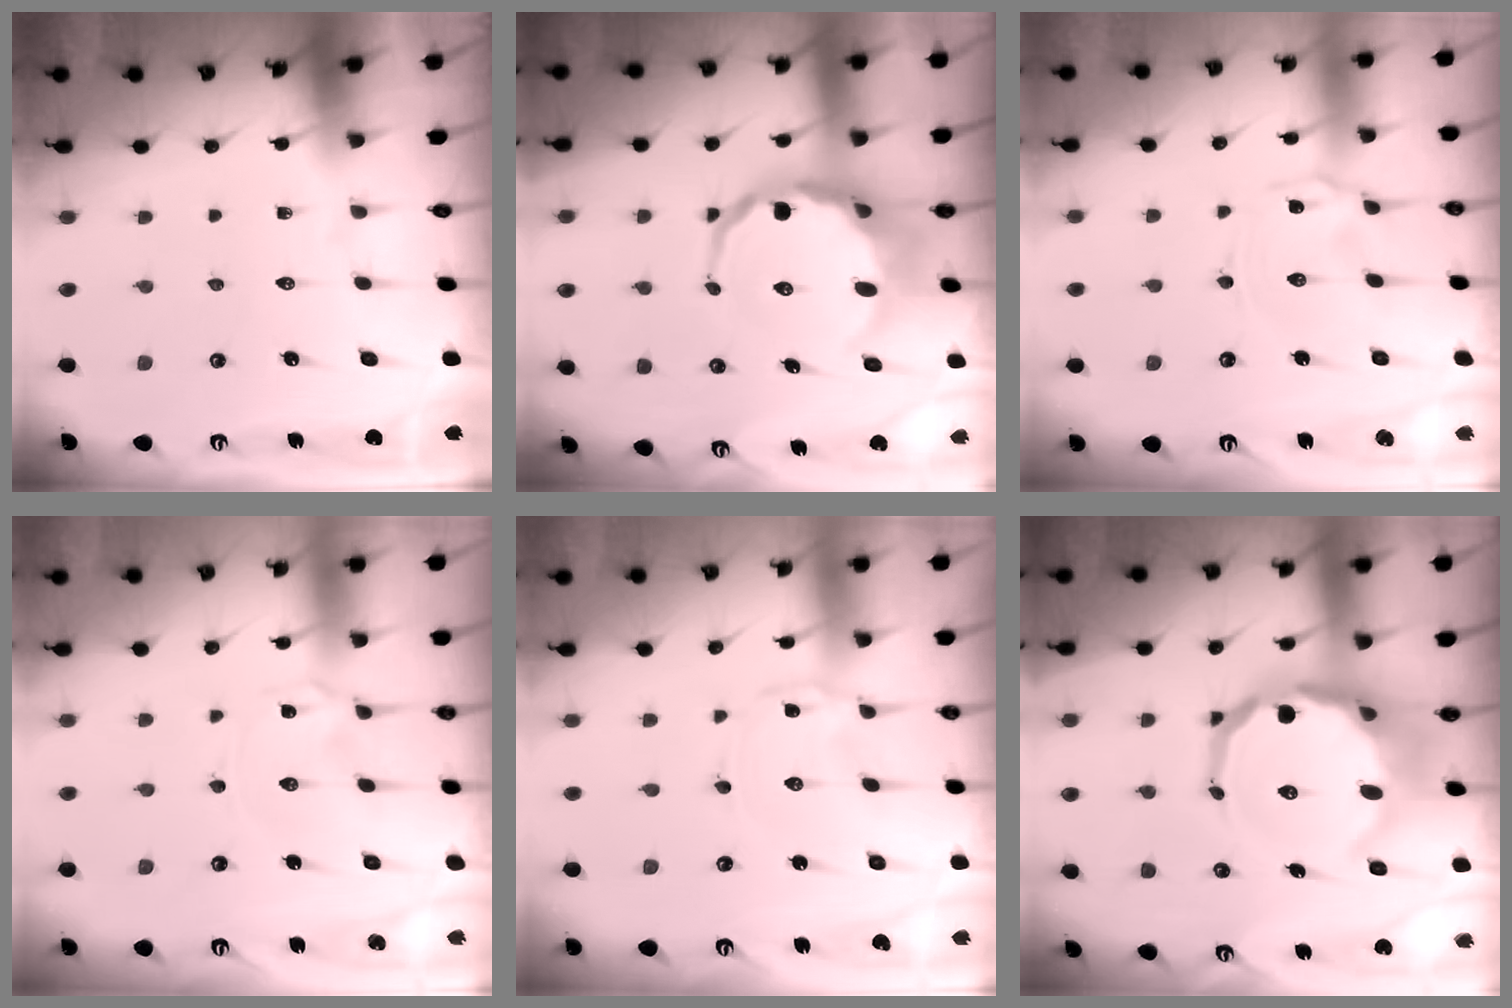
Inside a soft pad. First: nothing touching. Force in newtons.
{"total": 9.9, "press": 9.6, "slide": 2.4}
{"total": 1.2, "press": 1.1, "slide": 0.4}
{"total": 0.7, "press": 0.6, "slide": 0.3}
{"total": 0.5, "press": 0.5, "slide": 0.1}
{"total": 15.7, "press": 15.3, "slide": 3.3}